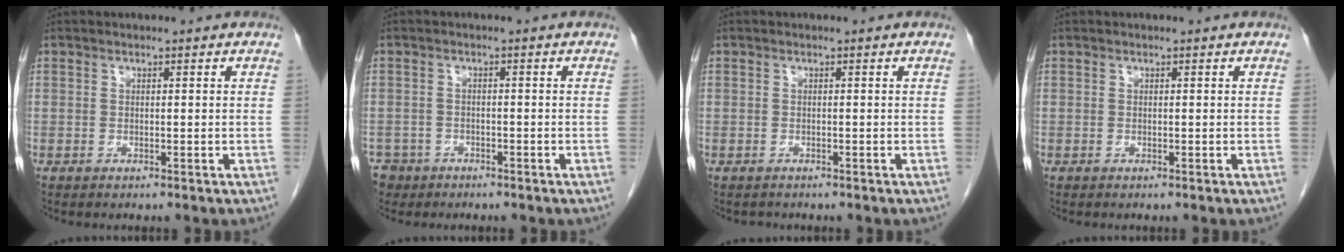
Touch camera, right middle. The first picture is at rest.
{"total": 4.3, "force": [-3.1, 2.9, 0.1], "torque": [-0.004, 0.005, -0.053]}
{"total": 0.7, "force": [-0.6, 0.3, 0.0], "torque": [-0.009, -0.001, -0.011]}
{"total": 0.0}